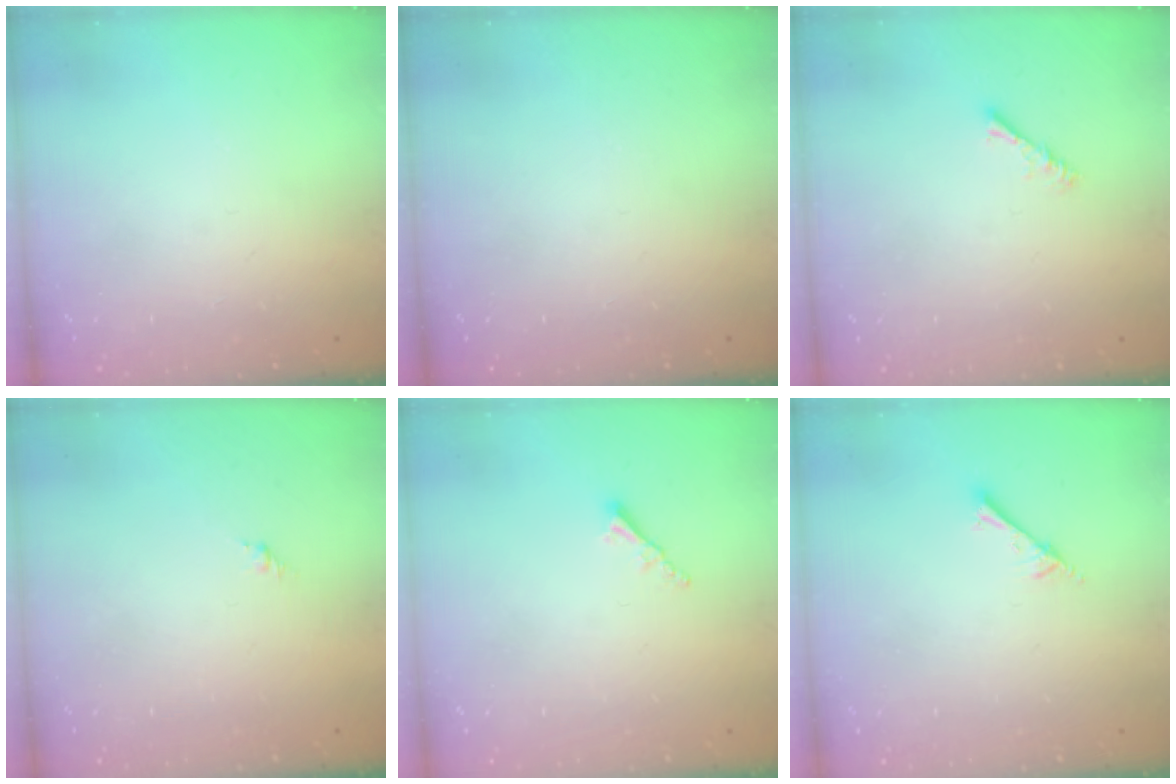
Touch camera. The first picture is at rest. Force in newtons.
{"total": 0.0}
{"total": 2.3, "press": 2.3, "slide": 0.4}
{"total": 1.3, "press": 1.2, "slide": 0.5}
{"total": 1.7, "press": 1.7, "slide": 0.3}
{"total": 2.2, "press": 2.2, "slide": 0.3}